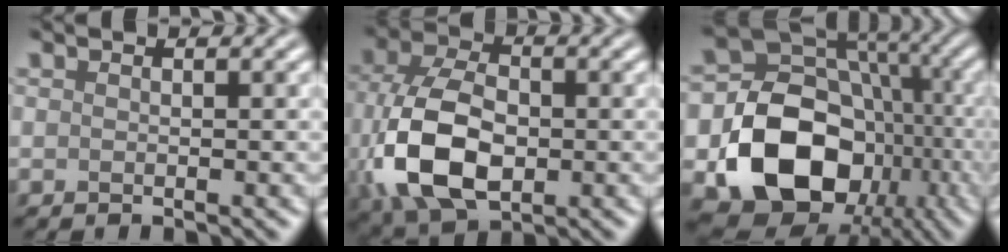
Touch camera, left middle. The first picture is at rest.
{"total": 10.5, "force": [-1.8, 6.7, 7.8], "torque": [-0.190, -0.008, -0.041]}
{"total": 16.3, "force": [-4.4, 13.3, 8.4], "torque": [-0.132, -0.023, -0.085]}